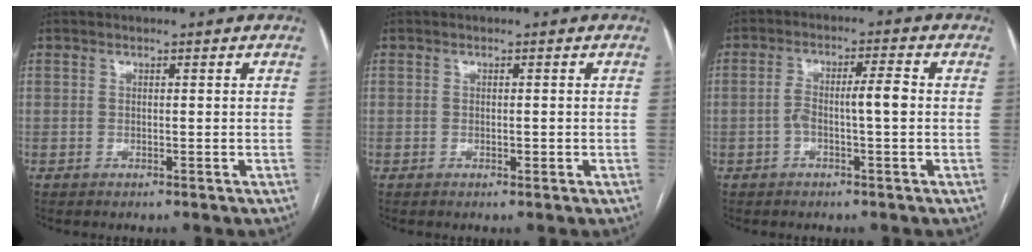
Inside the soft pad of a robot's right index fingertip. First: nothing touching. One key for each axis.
{"total": 0.8, "fx": -0.2, "fy": 0.3, "fz": 0.7, "tx": -0.012, "ty": -0.001, "tz": -0.002}
{"total": 5.2, "fx": -0.7, "fy": 0.7, "fz": 5.1, "tx": -0.096, "ty": 0.020, "tz": -0.011}